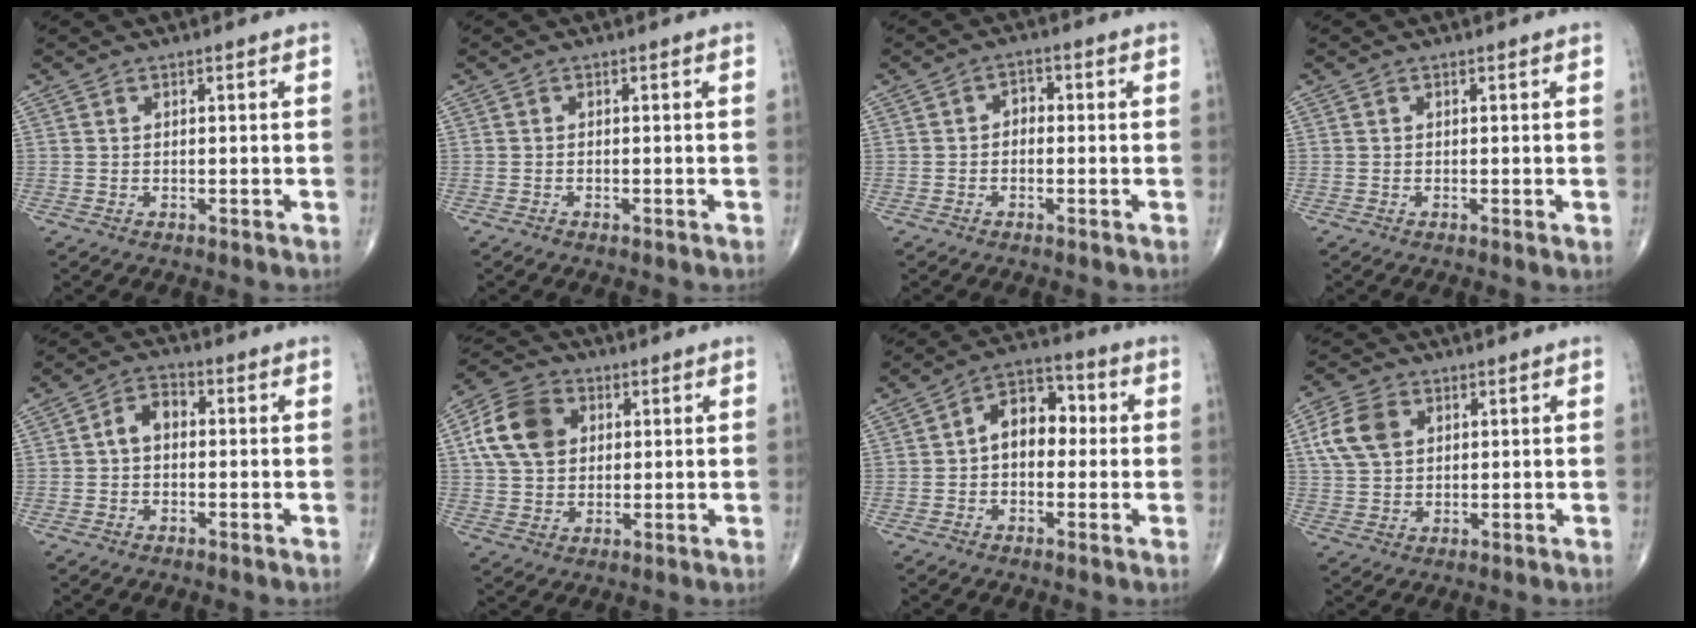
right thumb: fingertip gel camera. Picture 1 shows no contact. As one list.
[{"total": 0.5, "force": [-0.4, 0.2, 0.3], "torque": [-0.008, 0.002, -0.007]}, {"total": 2.4, "force": [-0.3, 1.8, 1.6], "torque": [-0.006, 0.012, -0.014]}, {"total": 0.6, "force": [-0.1, 0.1, 0.5], "torque": [-0.011, -0.003, -0.005]}, {"total": 5.7, "force": [-0.1, 3.8, 4.2], "torque": [-0.063, 0.023, -0.013]}, {"total": 11.9, "force": [2.7, 8.9, 7.4], "torque": [-0.125, 0.009, 0.043]}, {"total": 9.1, "force": [0.2, 6.2, 6.7], "torque": [-0.070, 0.033, -0.011]}, {"total": 8.2, "force": [2.5, 5.7, 5.3], "torque": [-0.104, 0.003, 0.048]}]